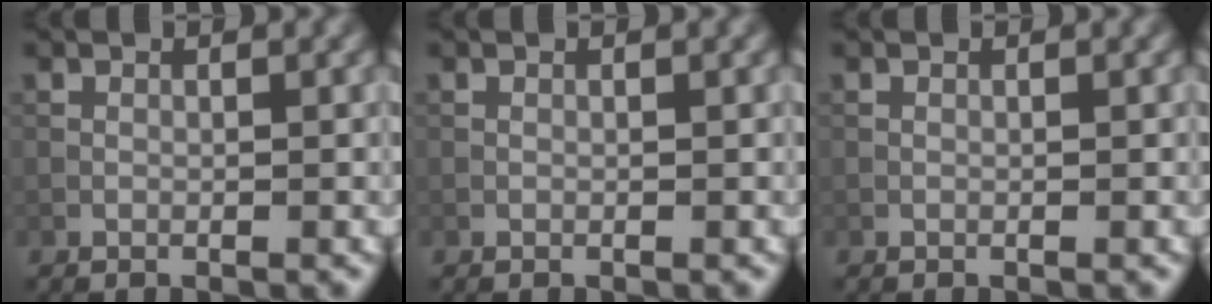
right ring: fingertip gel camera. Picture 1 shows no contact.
{"total": 0.0}
{"total": 0.0}